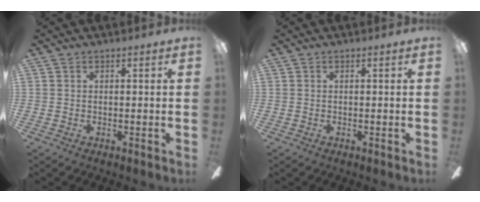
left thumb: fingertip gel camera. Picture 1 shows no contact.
{"total": 0.0}